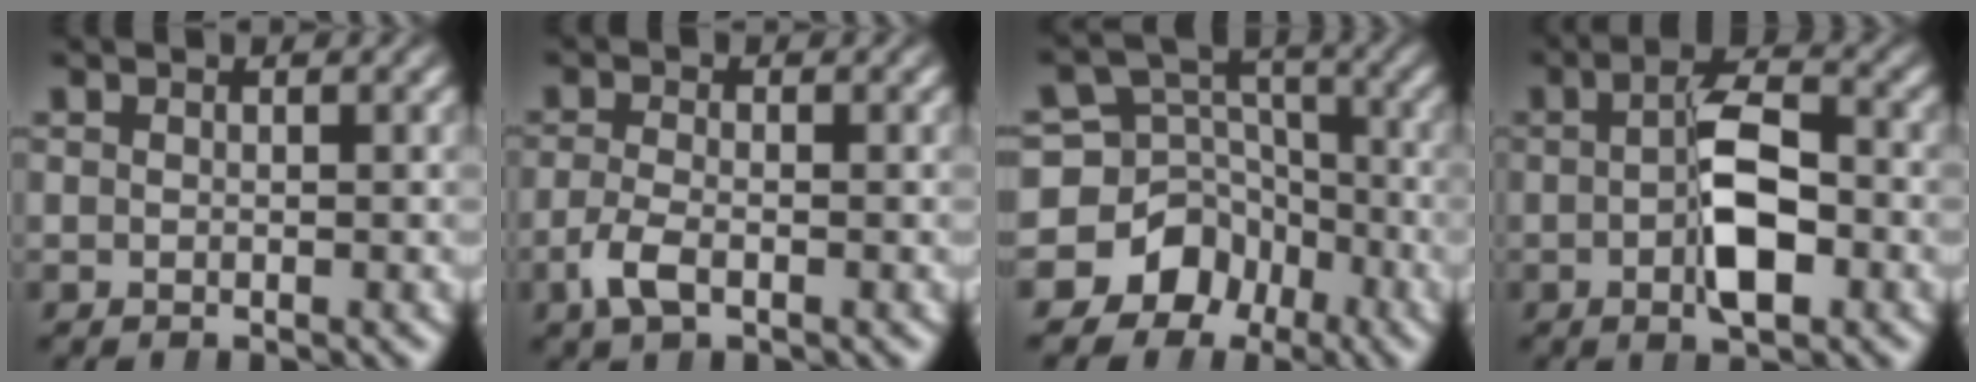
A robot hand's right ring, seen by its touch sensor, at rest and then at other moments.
{"total": 2.3, "force": [-1.4, 0.8, 1.7], "torque": [-0.044, -0.014, -0.018]}
{"total": 12.4, "force": [-2.9, 11.1, 4.6], "torque": [-0.107, -0.055, -0.045]}
{"total": 5.2, "force": [-0.8, 1.8, 4.8], "torque": [-0.078, -0.005, -0.014]}